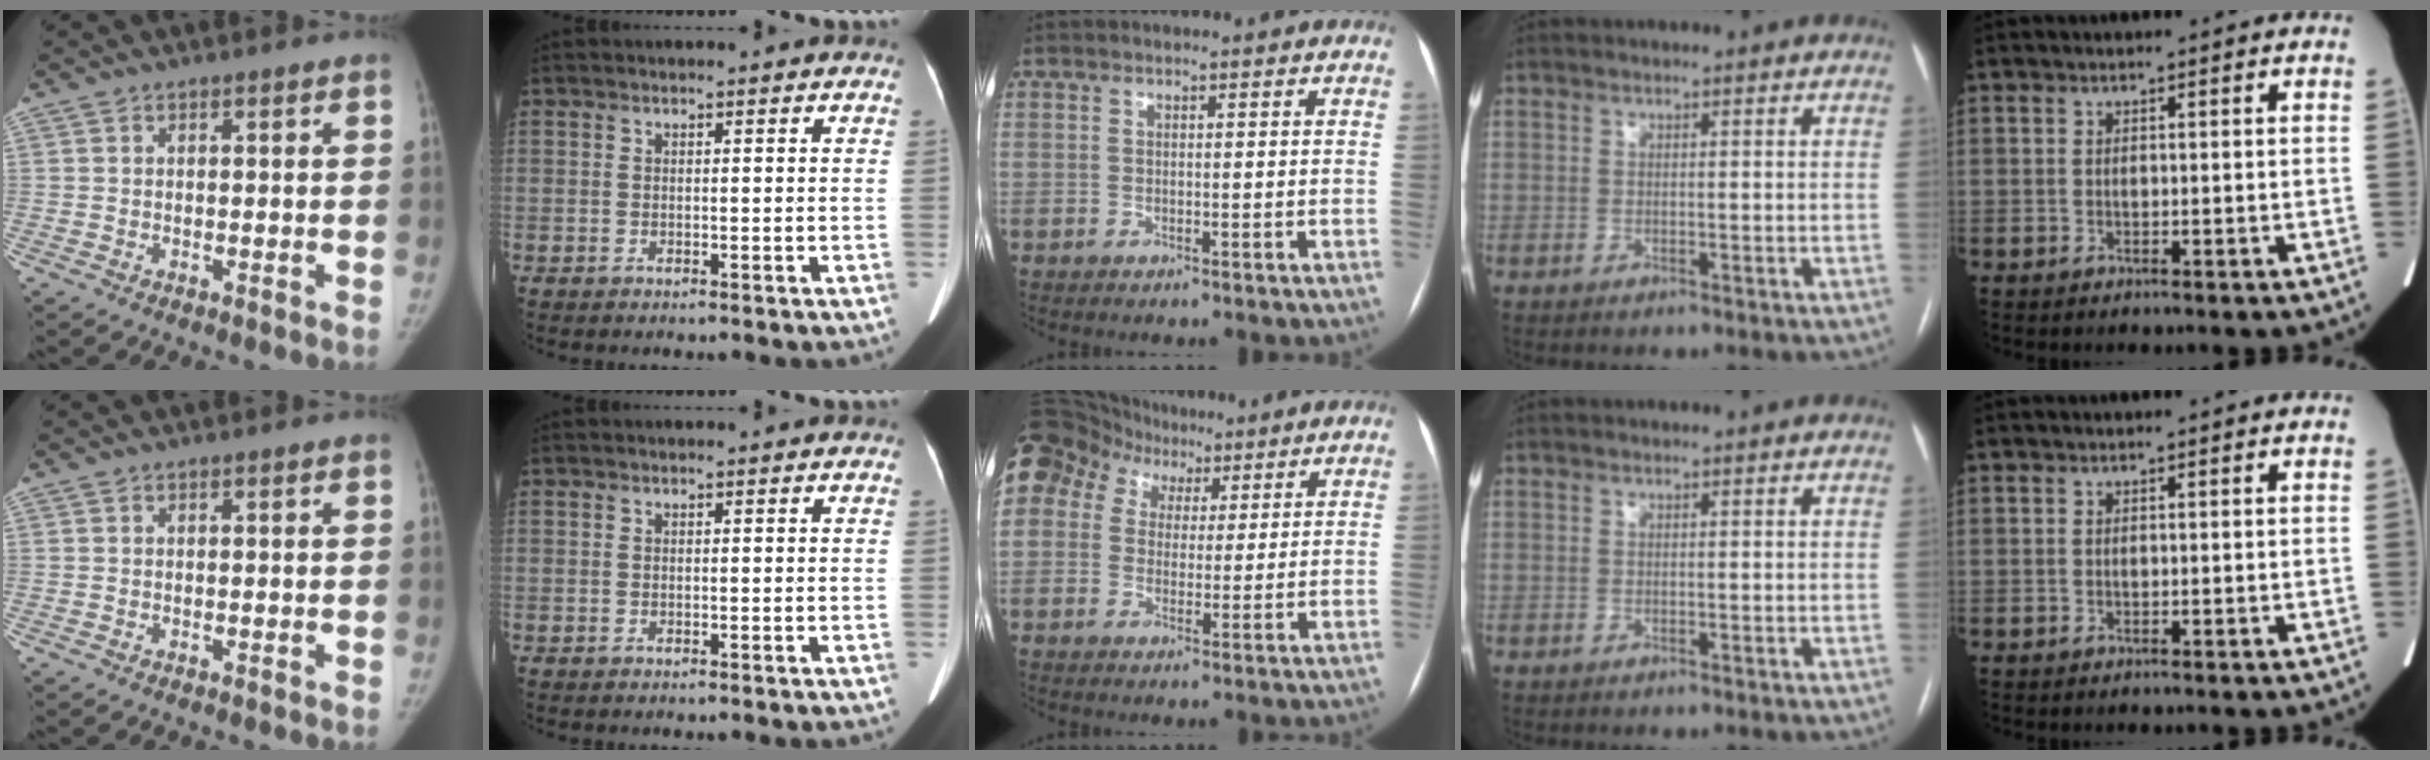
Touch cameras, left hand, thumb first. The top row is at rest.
{"middle": {"total": 23.7, "force": [11.9, 17.9, 10.2], "torque": [-0.331, 0.104, 0.223]}}